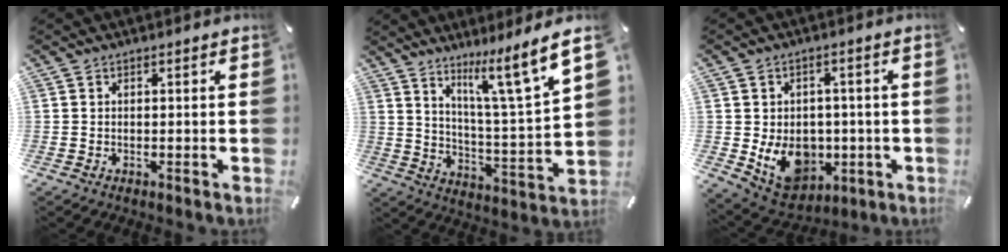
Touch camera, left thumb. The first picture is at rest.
{"total": 12.4, "force": [9.3, 0.6, 8.2], "torque": [-0.132, -0.071, 0.143]}
{"total": 11.9, "force": [-1.8, 9.8, 6.5], "torque": [-0.116, -0.004, -0.022]}